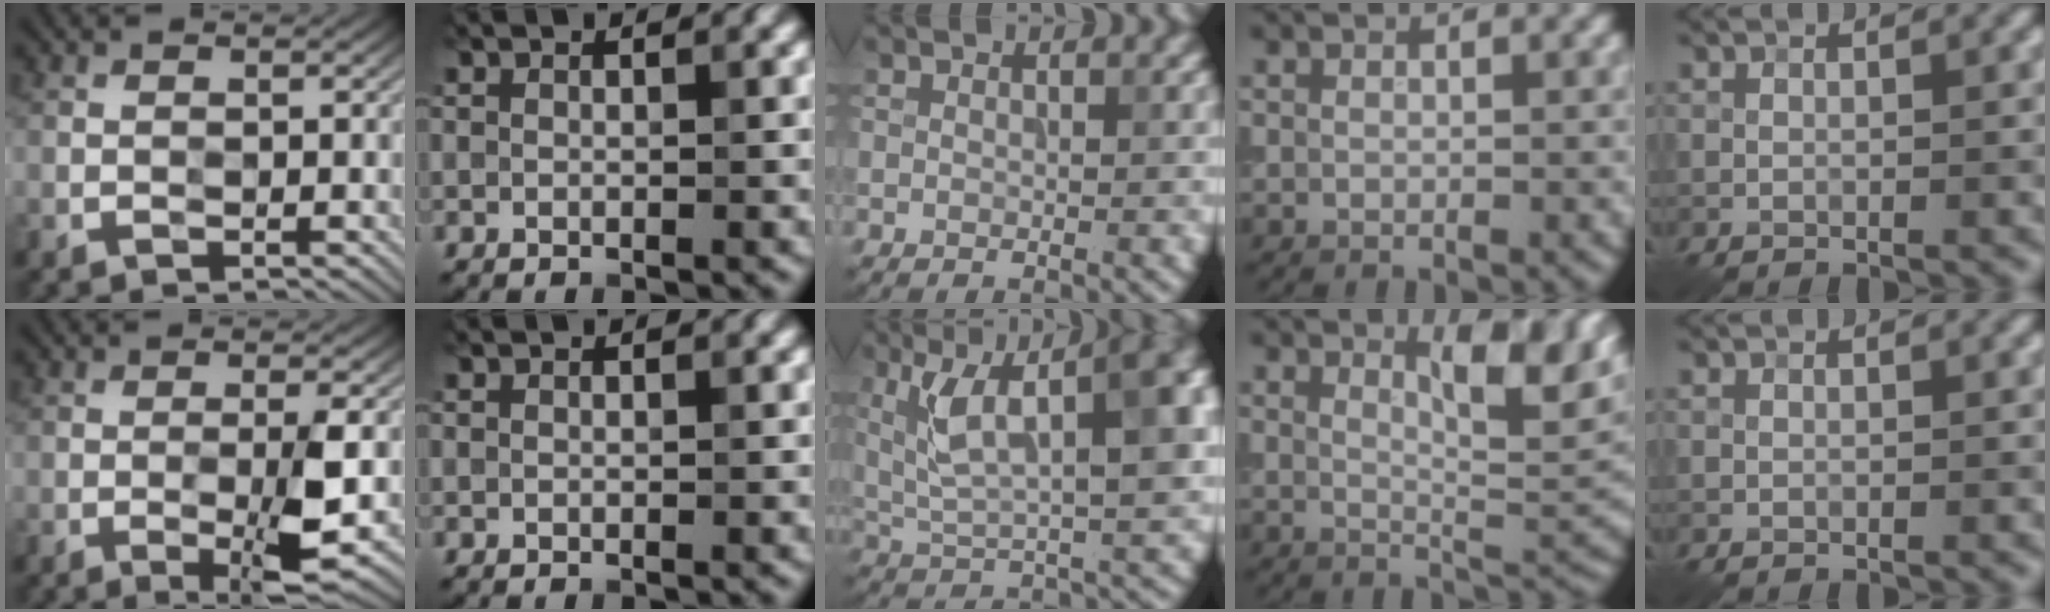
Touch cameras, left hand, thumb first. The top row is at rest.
{"thumb": {"total": 5.3, "force": [-1.7, 0.5, 5.0], "torque": [-0.074, 0.006, -0.023]}, "middle": {"total": 12.5, "force": [4.0, 4.9, 10.8], "torque": [-0.174, 0.006, 0.073]}, "ring": {"total": 6.4, "force": [2.8, 1.9, 5.4], "torque": [-0.073, -0.002, 0.045]}}